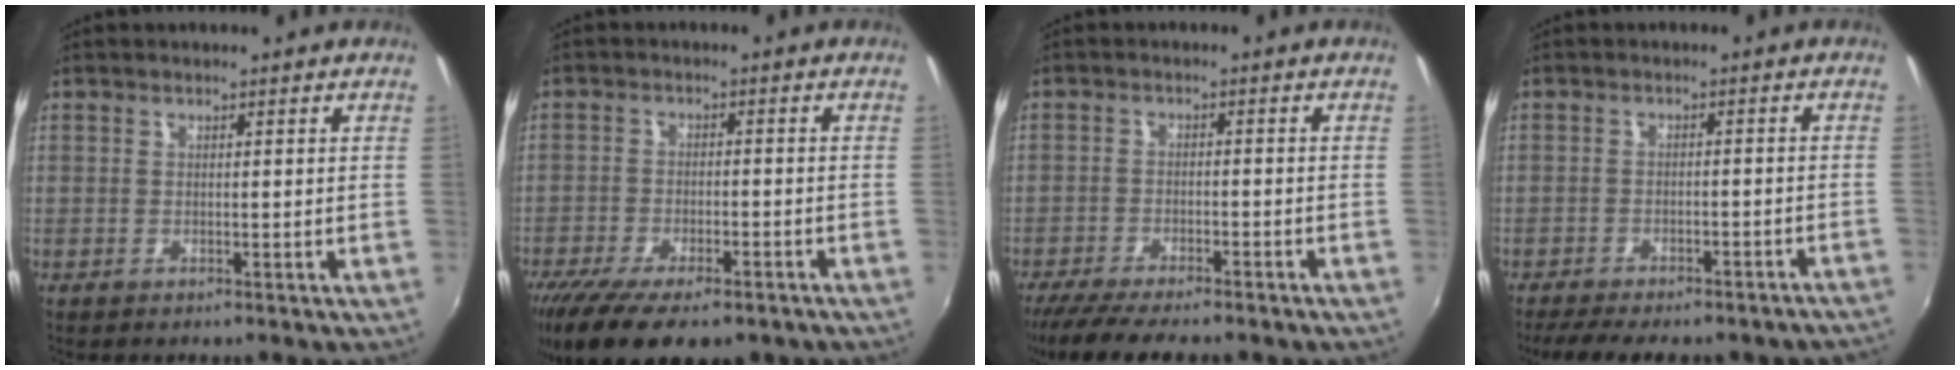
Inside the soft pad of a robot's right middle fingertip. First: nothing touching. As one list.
[{"total": 16.6, "force": [-11.8, 6.2, 10.0], "torque": [-0.209, -0.054, -0.178]}, {"total": 12.5, "force": [-10.4, 2.5, 6.5], "torque": [-0.139, -0.036, -0.164]}, {"total": 15.6, "force": [-13.5, 3.9, 6.9], "torque": [-0.137, -0.019, -0.170]}]